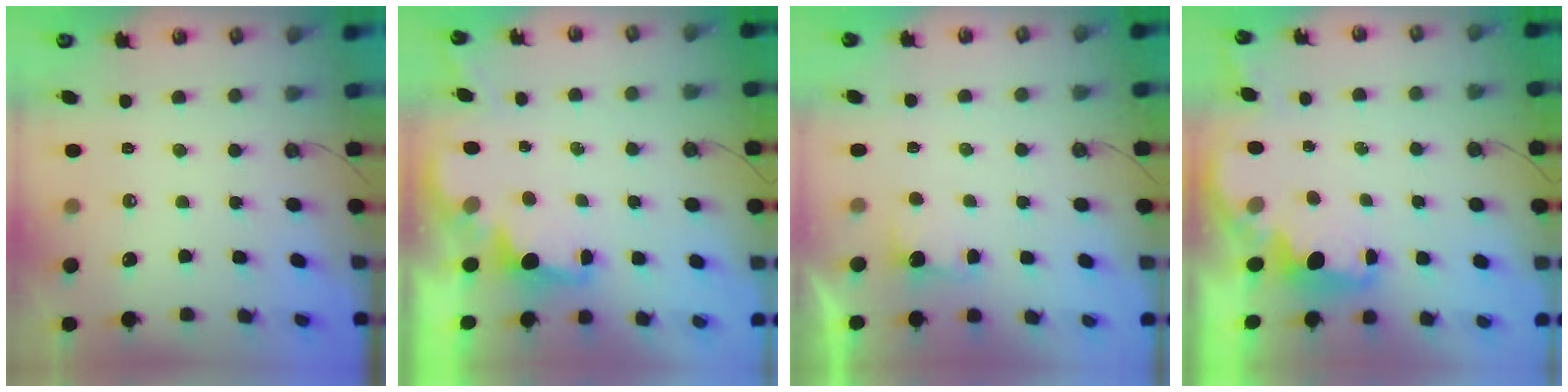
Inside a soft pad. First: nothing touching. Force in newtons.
{"total": 1.6, "press": 1.4, "slide": 0.7}
{"total": 2.2, "press": 1.9, "slide": 1.0}
{"total": 1.9, "press": 1.7, "slide": 0.8}